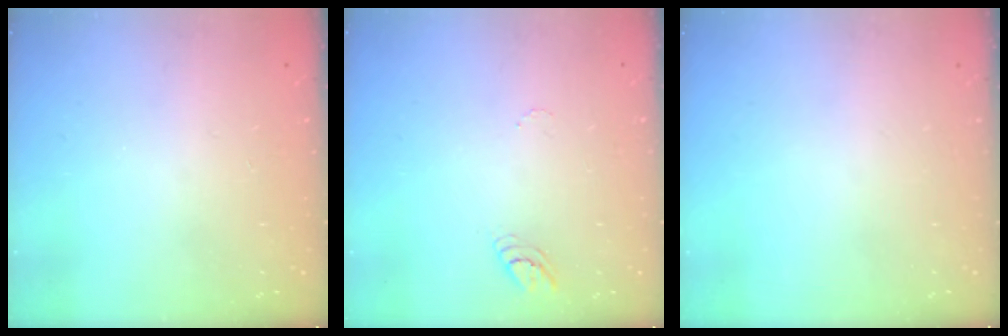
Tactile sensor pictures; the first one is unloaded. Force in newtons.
{"total": 3.6, "press": 3.6, "slide": 0.4}
{"total": 0.0}